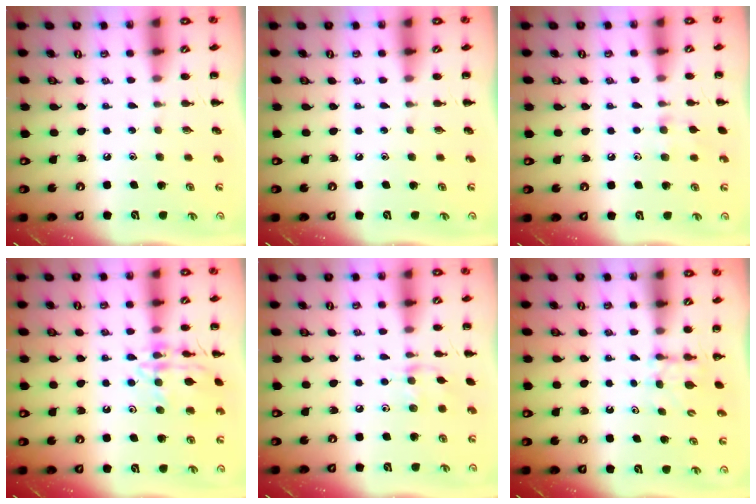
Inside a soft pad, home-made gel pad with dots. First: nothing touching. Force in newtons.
{"total": 0.0}
{"total": 6.5, "press": 6.2, "slide": 2.0}
{"total": 13.5, "press": 13.5, "slide": 1.1}
{"total": 6.7, "press": 6.6, "slide": 1.5}
{"total": 4.5, "press": 4.3, "slide": 1.3}